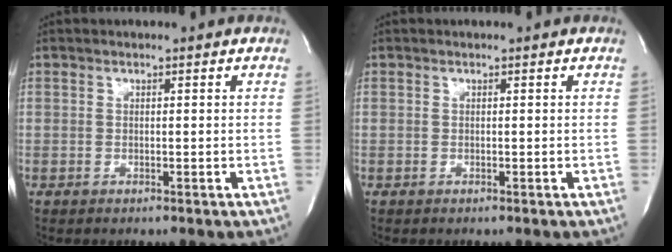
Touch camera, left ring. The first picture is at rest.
{"total": 0.0}